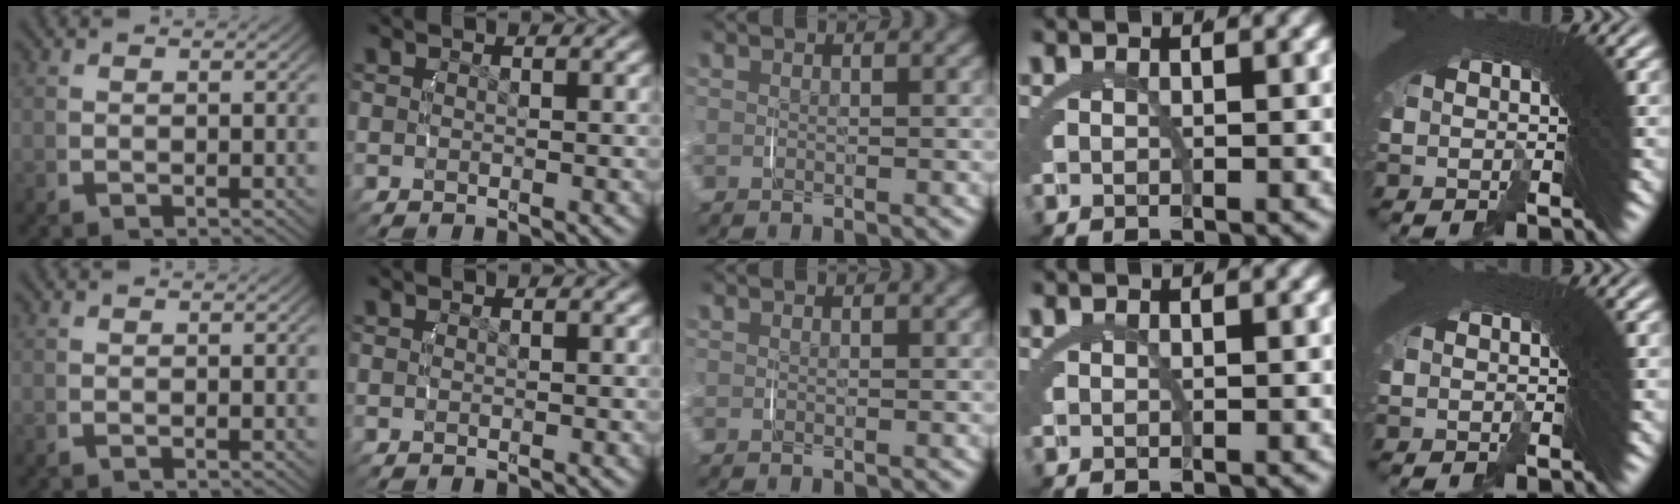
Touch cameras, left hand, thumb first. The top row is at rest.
{}